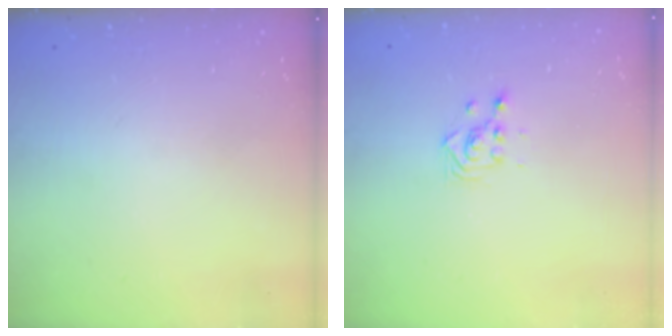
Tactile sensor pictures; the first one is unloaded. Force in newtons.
{"total": 2.9, "press": 2.9, "slide": 0.1}